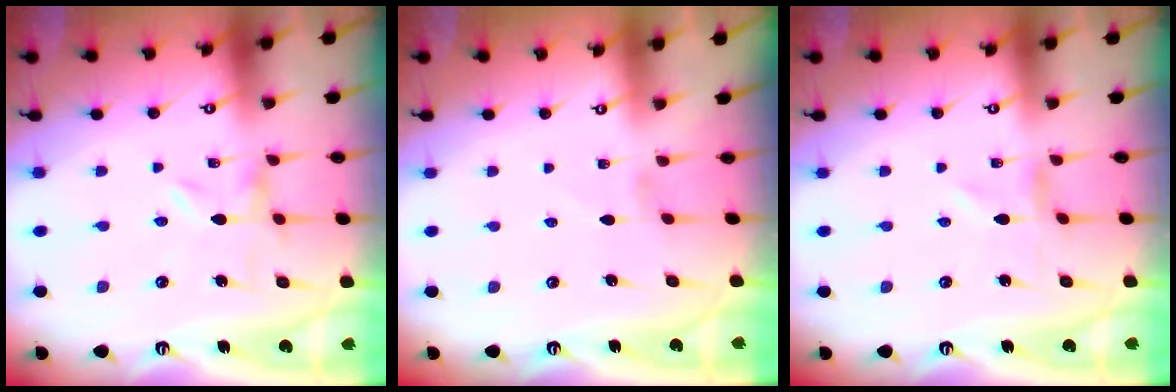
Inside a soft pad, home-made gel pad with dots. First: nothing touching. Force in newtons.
{"total": 0.9, "press": 0.9, "slide": 0.1}
{"total": 0.6, "press": 0.6, "slide": 0.2}